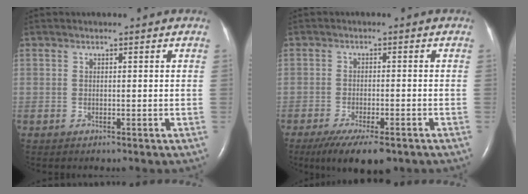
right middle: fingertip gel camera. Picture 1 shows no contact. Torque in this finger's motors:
{"motor_torque": [0.82, -0.75, 0.45, 0.05]}